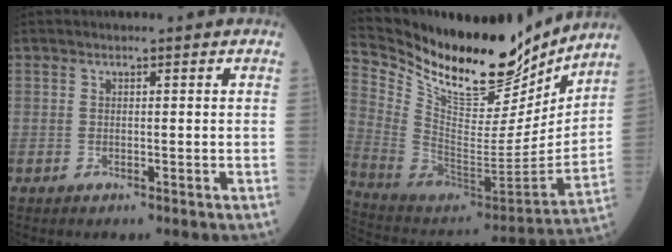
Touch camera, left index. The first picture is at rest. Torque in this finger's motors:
{"motor_torque": [1.04, -1.10, 0.30, 0.06]}